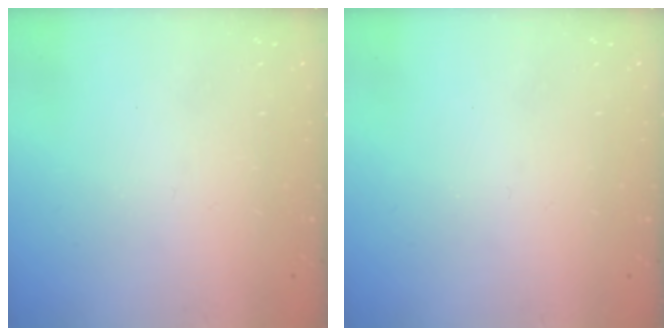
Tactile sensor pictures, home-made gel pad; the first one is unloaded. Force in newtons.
{"total": 0.0}